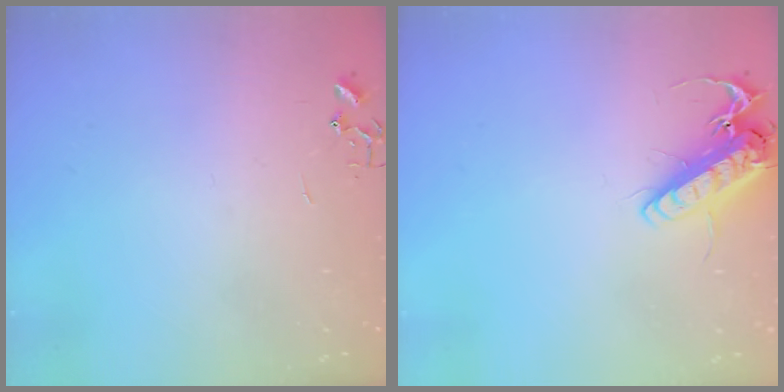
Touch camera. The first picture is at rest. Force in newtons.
{"total": 14.1, "press": 13.9, "slide": 2.6}